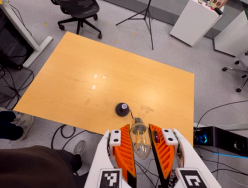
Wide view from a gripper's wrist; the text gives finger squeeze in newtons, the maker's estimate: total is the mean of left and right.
{"total": 15.8, "left": 17.5, "right": 14.1}